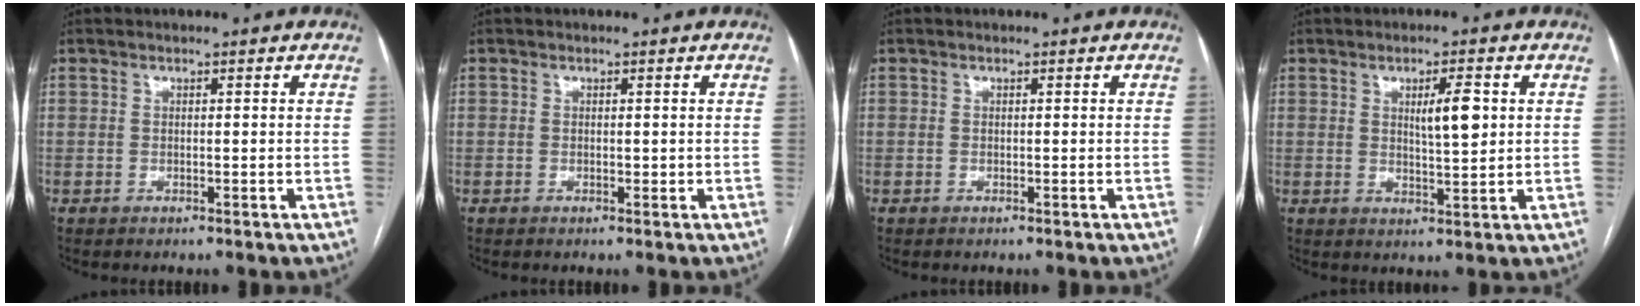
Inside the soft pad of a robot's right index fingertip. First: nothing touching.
{"total": 0.6, "force": [0.0, 0.4, 0.5], "torque": [-0.006, -0.001, 0.000]}
{"total": 0.0}
{"total": 4.9, "force": [1.3, 0.9, 4.7], "torque": [-0.077, 0.000, 0.023]}